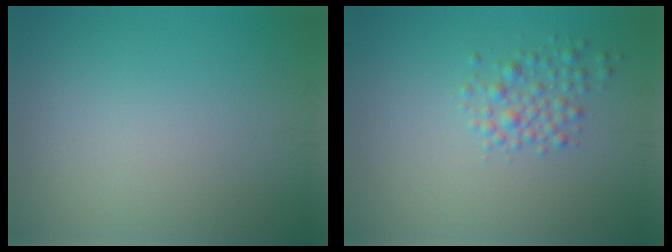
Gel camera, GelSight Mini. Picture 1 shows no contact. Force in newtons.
{"total": 2.3, "press": 2.3, "slide": 0.1}